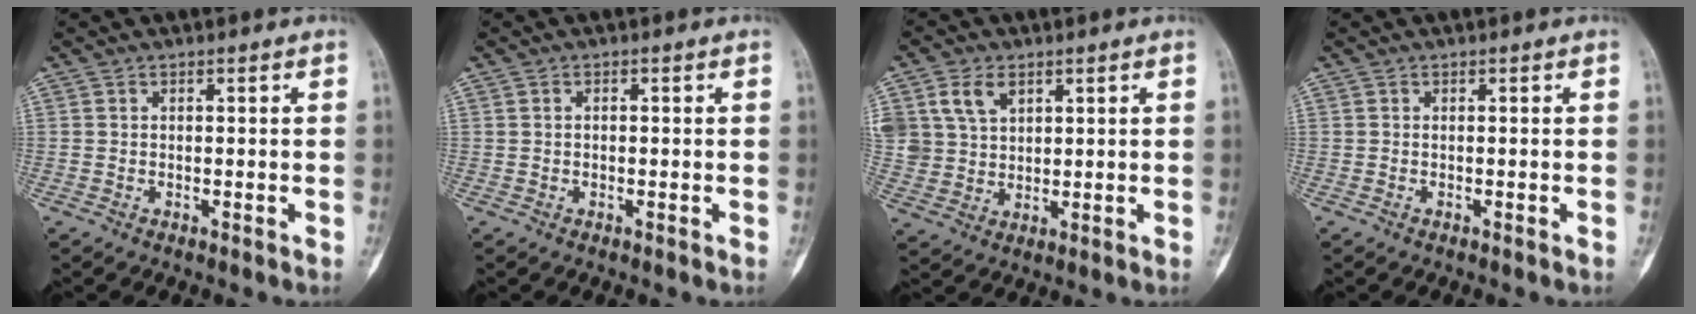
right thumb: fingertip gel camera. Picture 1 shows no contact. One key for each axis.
{"total": 0.6, "fx": 0.0, "fy": 0.4, "fz": 0.4, "tx": -0.011, "ty": 0.001, "tz": 0.002}
{"total": 8.3, "fx": 3.8, "fy": 5.7, "fz": 4.6, "tx": -0.079, "ty": -0.006, "tz": 0.083}
{"total": 0.0}